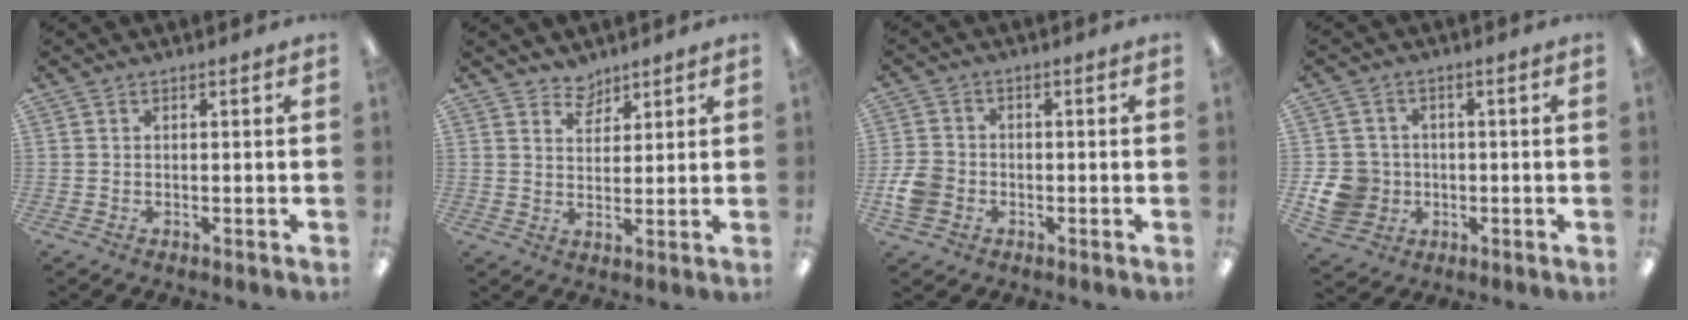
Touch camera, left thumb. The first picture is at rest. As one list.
[{"total": 4.7, "force": [4.2, 2.2, 0.2], "torque": [-0.002, -0.026, 0.077]}, {"total": 5.9, "force": [-1.8, 4.8, 3.0], "torque": [-0.059, 0.014, -0.031]}, {"total": 8.8, "force": [-1.3, 8.1, 3.1], "torque": [-0.075, 0.013, -0.019]}]